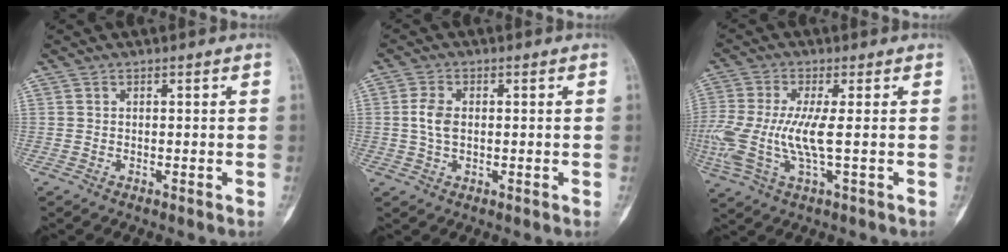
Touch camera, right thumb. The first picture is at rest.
{"total": 4.1, "force": [0.2, 2.6, 3.2], "torque": [-0.067, 0.005, 0.000]}
{"total": 11.7, "force": [-0.6, 3.4, 11.2], "torque": [-0.285, -0.004, -0.012]}